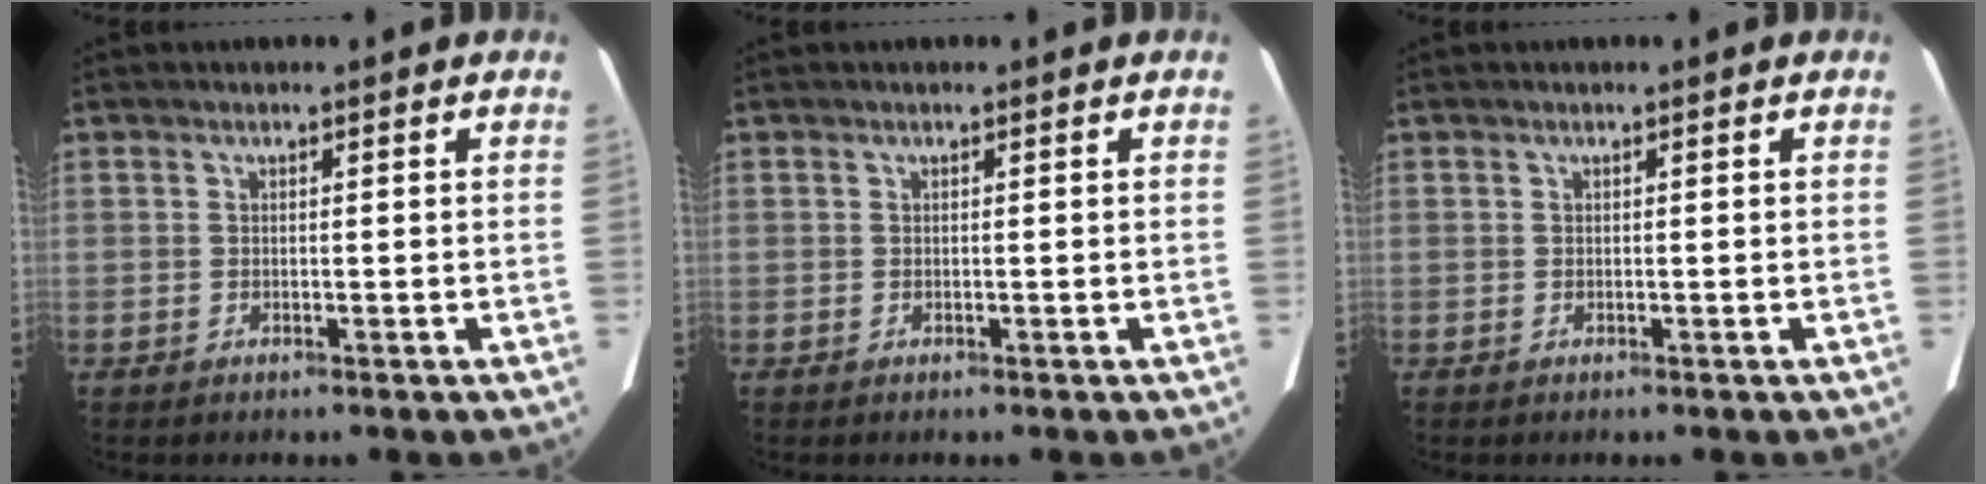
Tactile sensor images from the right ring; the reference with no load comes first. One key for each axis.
{"total": 0.0}
{"total": 0.0}